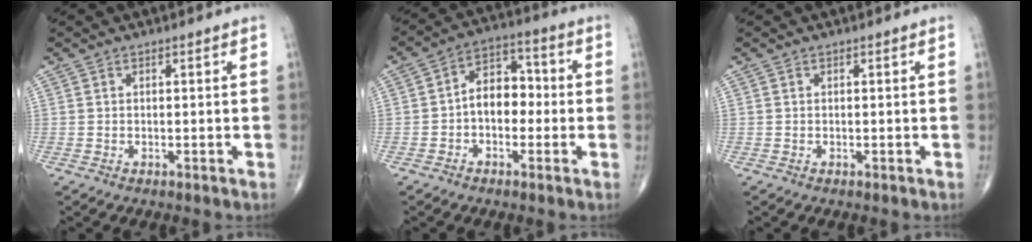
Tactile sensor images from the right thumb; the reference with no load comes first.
{"total": 8.4, "force": [-1.1, 5.8, 6.1], "torque": [-0.067, 0.032, -0.033]}
{"total": 0.0}